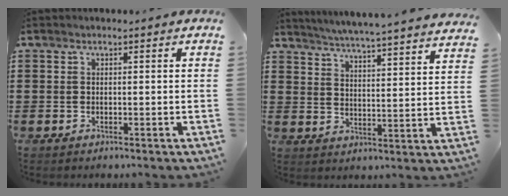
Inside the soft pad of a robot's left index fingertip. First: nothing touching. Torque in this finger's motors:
{"motor_torque": [2.14, 0.00, 0.30, 0.05]}